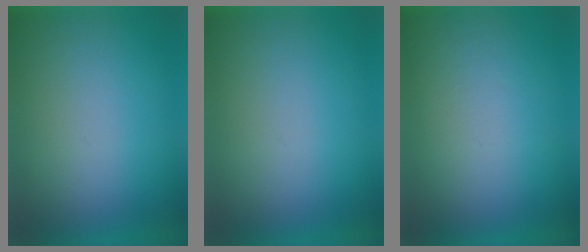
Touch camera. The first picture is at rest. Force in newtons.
{"total": 0.0}
{"total": 3.9}